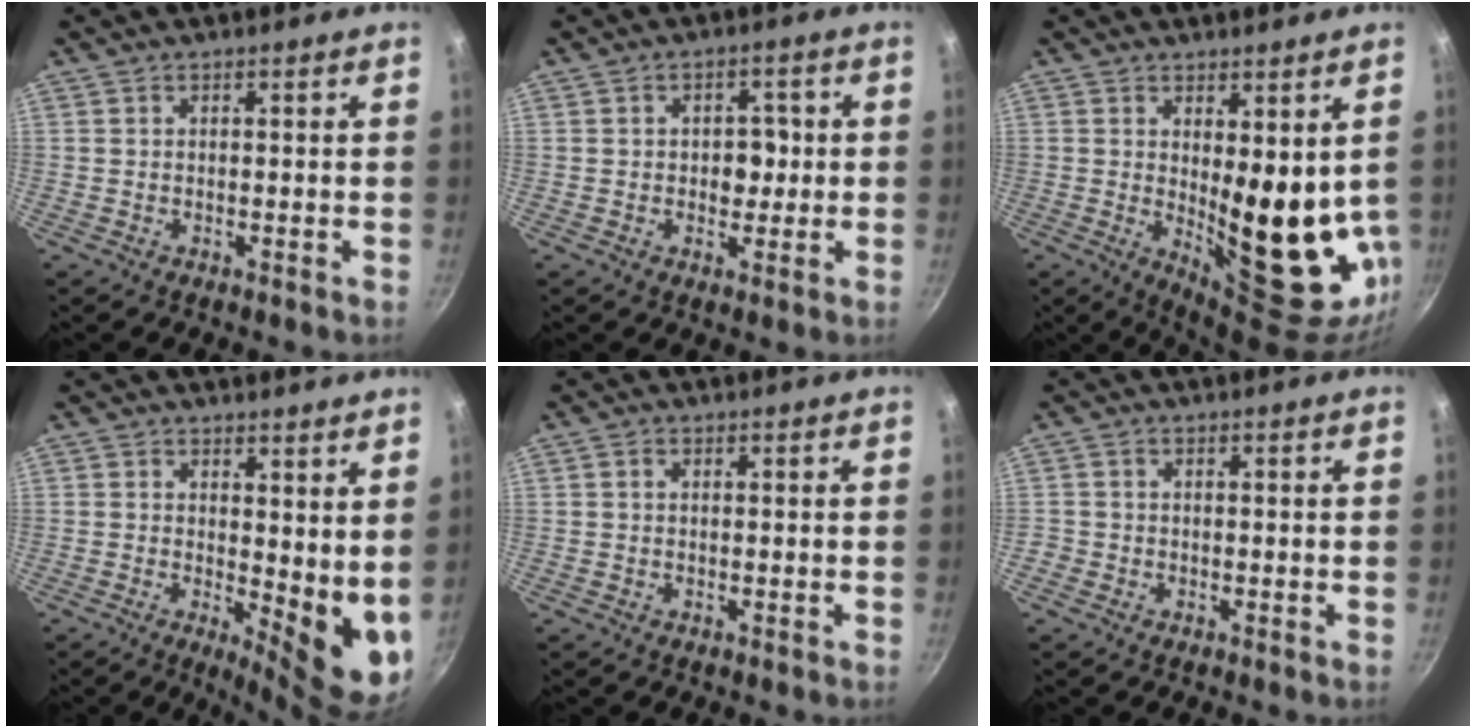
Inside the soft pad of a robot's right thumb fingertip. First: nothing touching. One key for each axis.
{"total": 4.5, "fx": 0.0, "fy": 3.4, "fz": 3.0, "tx": -0.011, "ty": 0.005, "tz": -0.003}
{"total": 15.8, "fx": 1.4, "fy": 6.4, "fz": 14.4, "tx": -0.167, "ty": -0.045, "tz": 0.040}
{"total": 10.0, "fx": 1.6, "fy": 4.0, "fz": 9.0, "tx": -0.097, "ty": -0.030, "tz": 0.027}
{"total": 0.8, "fx": 0.2, "fy": 0.6, "fz": 0.5, "tx": -0.008, "ty": 0.004, "tz": 0.003}
{"total": 1.3, "fx": -0.6, "fy": 1.1, "fz": 0.2, "tx": -0.004, "ty": 0.001, "tz": -0.012}